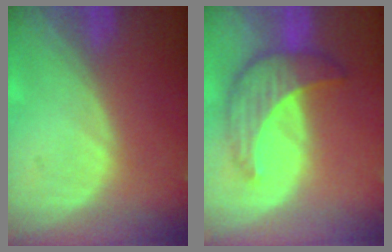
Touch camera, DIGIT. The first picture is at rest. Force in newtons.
{"total": 7.5, "press": 7.5, "slide": 0.3}